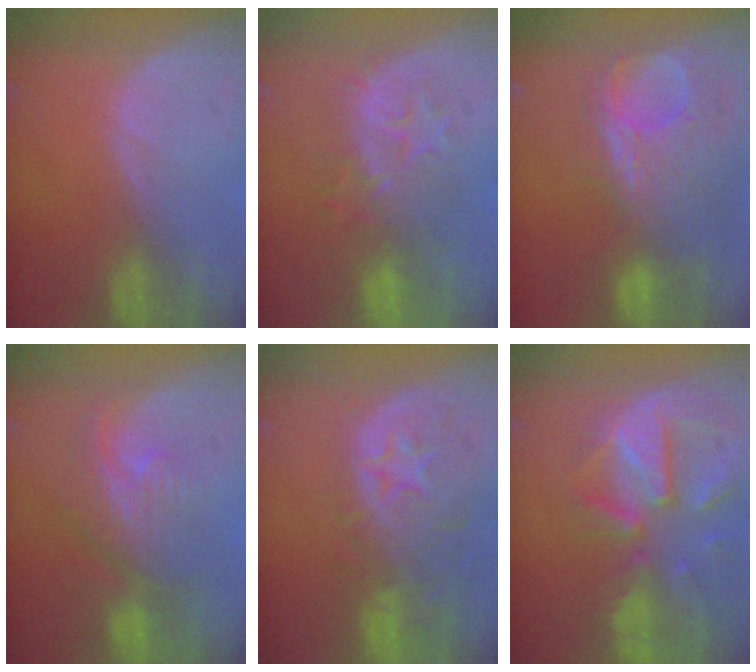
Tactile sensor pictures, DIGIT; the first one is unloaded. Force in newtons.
{"total": 8.2, "press": 8.1, "slide": 0.8}
{"total": 11.0, "press": 10.4, "slide": 3.5}
{"total": 8.0, "press": 7.2, "slide": 3.3}
{"total": 11.4, "press": 9.8, "slide": 5.7}
{"total": 11.9, "press": 10.4, "slide": 5.7}